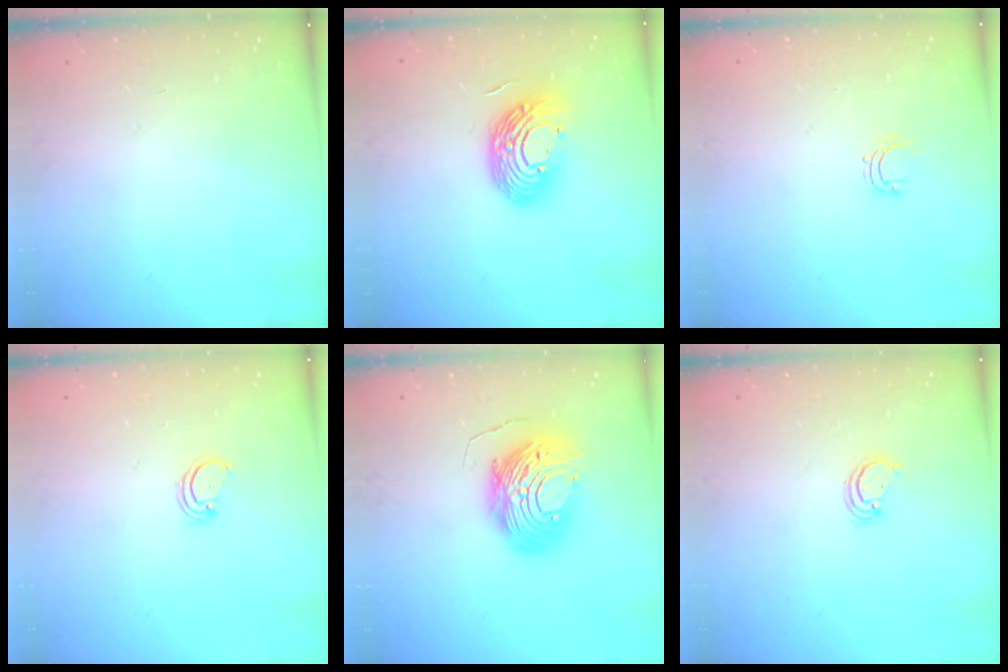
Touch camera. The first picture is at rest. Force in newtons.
{"total": 15.3, "press": 15.2, "slide": 1.1}
{"total": 4.7, "press": 4.7, "slide": 0.3}
{"total": 2.8, "press": 2.8, "slide": 0.3}
{"total": 13.7, "press": 13.7, "slide": 1.3}
{"total": 2.5, "press": 2.5, "slide": 0.2}